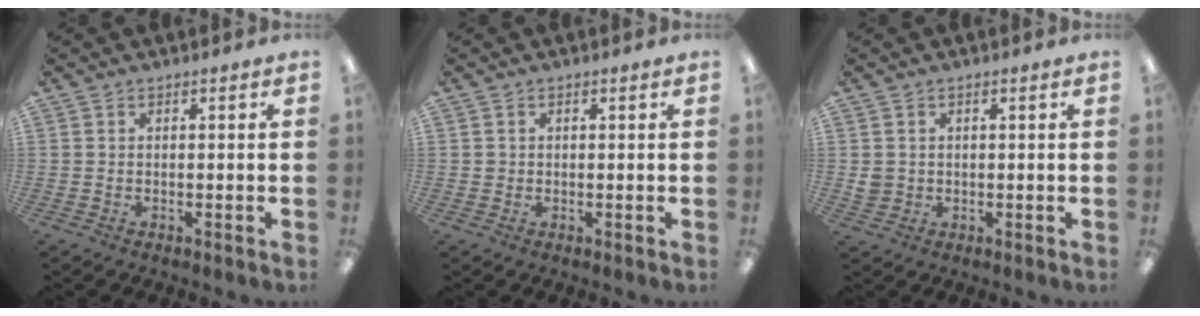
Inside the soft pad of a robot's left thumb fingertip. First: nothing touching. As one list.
[{"total": 0.8, "force": [0.2, 0.8, 0.0], "torque": [0.000, 0.006, 0.002]}, {"total": 2.5, "force": [0.5, 2.4, 0.6], "torque": [-0.006, 0.000, 0.008]}]